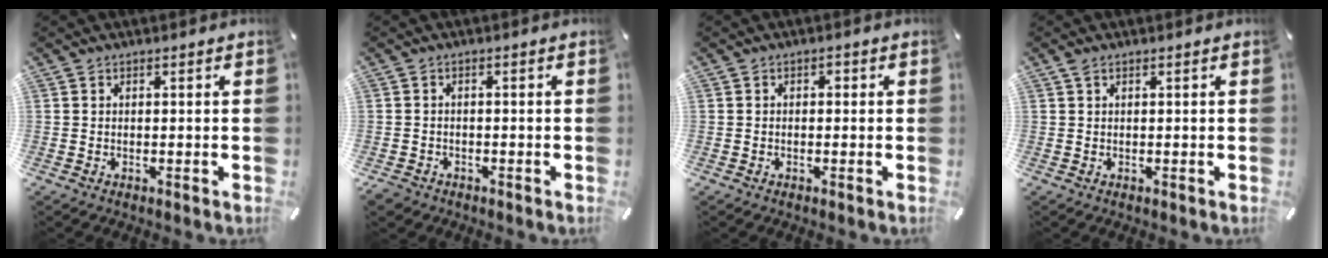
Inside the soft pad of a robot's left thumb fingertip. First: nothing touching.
{"total": 2.0, "force": [-1.3, 1.4, 0.5], "torque": [-0.015, 0.005, -0.031]}
{"total": 1.1, "force": [-0.4, 0.8, 0.5], "torque": [-0.013, 0.005, -0.012]}
{"total": 1.0, "force": [0.4, 0.4, 0.8], "torque": [-0.016, 0.003, 0.006]}